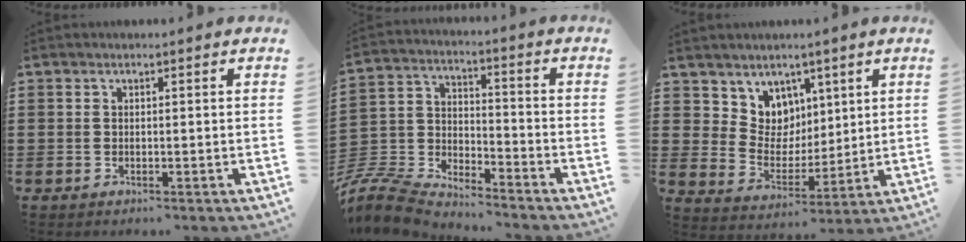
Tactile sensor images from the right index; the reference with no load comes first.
{"total": 7.6, "force": [-7.4, 1.3, 1.2], "torque": [-0.061, -0.010, -0.160]}
{"total": 6.7, "force": [4.2, 5.1, -0.2], "torque": [-0.042, -0.030, 0.082]}